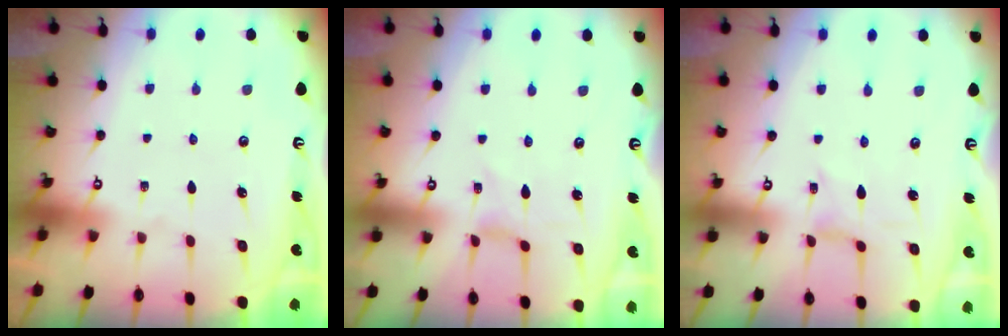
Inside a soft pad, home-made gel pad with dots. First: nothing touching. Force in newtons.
{"total": 0.0}
{"total": 0.0}